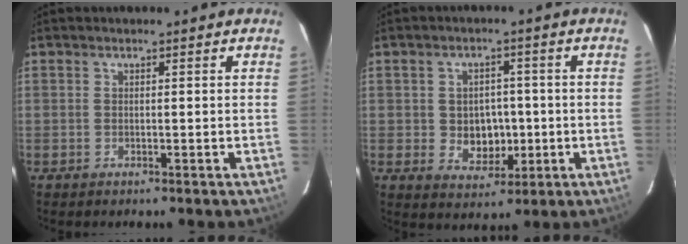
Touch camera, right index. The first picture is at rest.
{"total": 6.3, "force": [-0.8, 5.3, 3.4], "torque": [-0.067, 0.006, 0.005]}